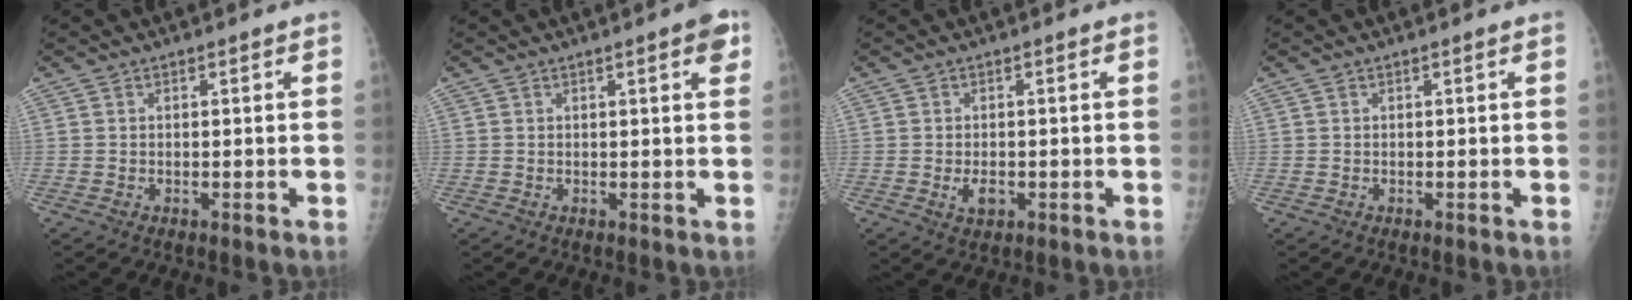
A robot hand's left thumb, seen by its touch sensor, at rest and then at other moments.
{"total": 3.2, "force": [1.6, 0.7, 2.7], "torque": [-0.025, -0.002, 0.017]}
{"total": 2.7, "force": [-0.7, 1.8, 2.0], "torque": [-0.028, 0.000, -0.008]}
{"total": 0.0}